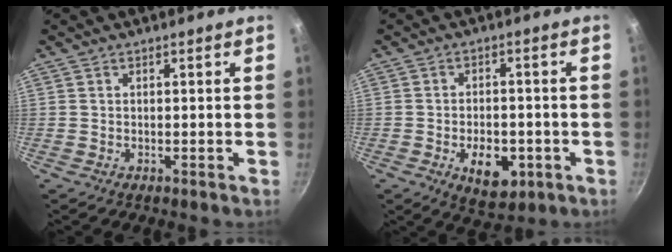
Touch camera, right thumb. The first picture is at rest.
{"total": 9.0, "force": [-3.0, 5.4, 6.6], "torque": [-0.074, 0.007, -0.035]}